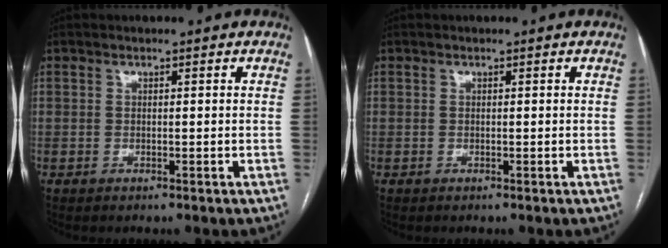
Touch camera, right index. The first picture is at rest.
{"total": 0.0}